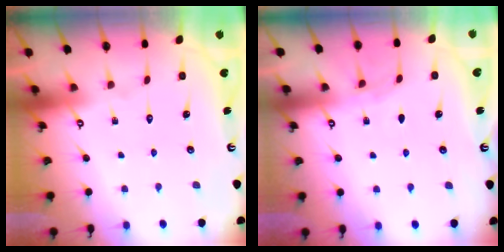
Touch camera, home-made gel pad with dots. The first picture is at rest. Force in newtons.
{"total": 2.8, "press": 2.7, "slide": 0.4}